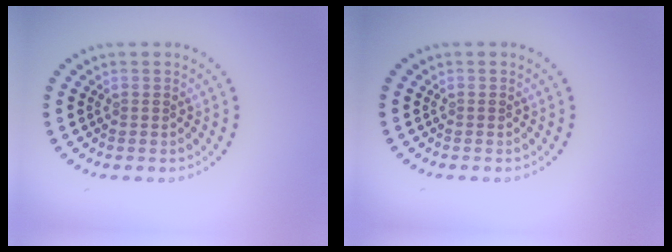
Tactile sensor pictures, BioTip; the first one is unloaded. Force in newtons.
{"total": 0.0}